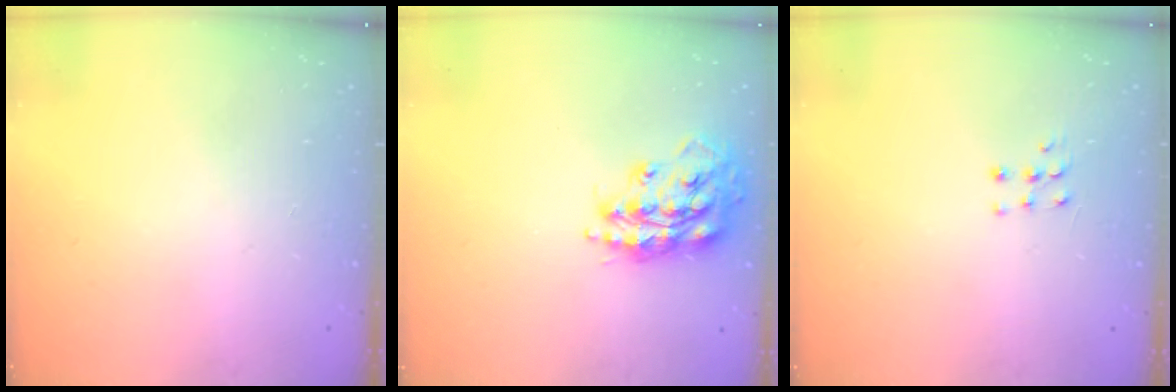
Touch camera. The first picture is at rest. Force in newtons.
{"total": 17.0, "press": 16.9, "slide": 1.4}
{"total": 3.3, "press": 3.3, "slide": 0.5}